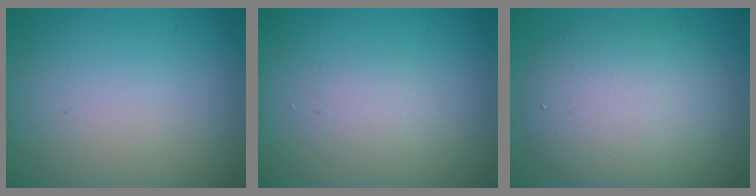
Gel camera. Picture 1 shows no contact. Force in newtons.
{"total": 1.6, "press": 1.6, "slide": 0.1}
{"total": 7.2, "press": 7.2, "slide": 0.3}